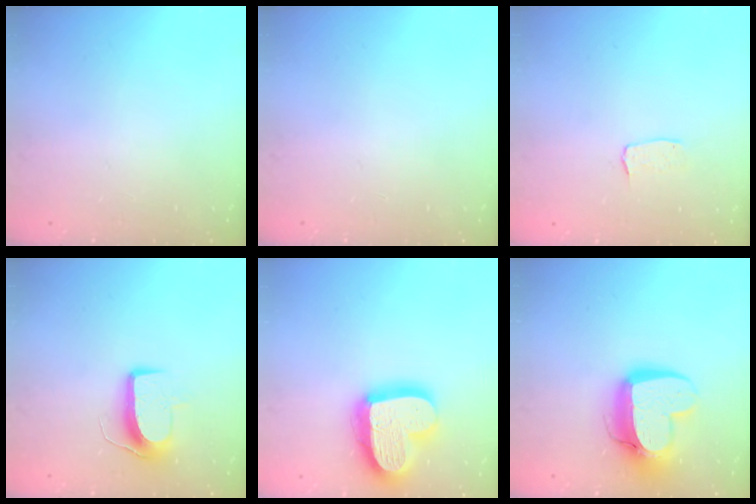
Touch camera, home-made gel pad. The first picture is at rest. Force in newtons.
{"total": 0.0}
{"total": 3.0, "press": 3.0, "slide": 0.2}
{"total": 9.2, "press": 9.2, "slide": 0.4}
{"total": 20.8, "press": 20.7, "slide": 1.9}
{"total": 15.5, "press": 15.5, "slide": 1.2}